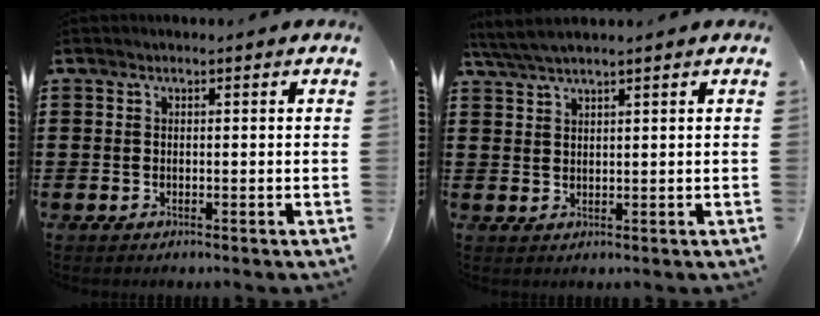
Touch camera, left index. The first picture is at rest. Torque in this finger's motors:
{"motor_torque": [2.14, 0.00, 0.10, 0.03]}